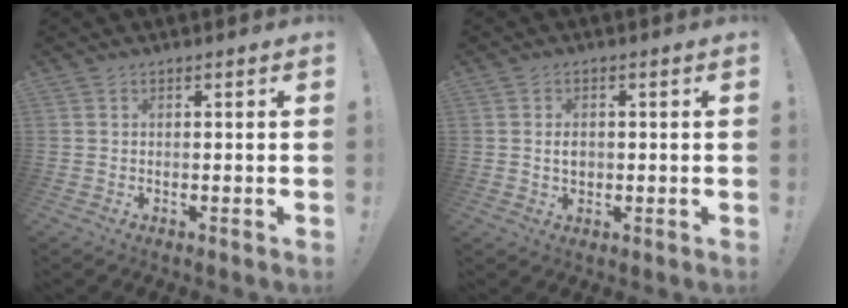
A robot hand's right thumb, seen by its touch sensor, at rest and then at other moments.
{"total": 2.7, "force": [0.0, 2.0, 1.9], "torque": [-0.025, 0.002, -0.001]}